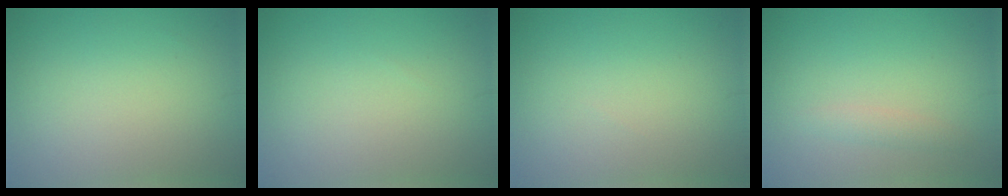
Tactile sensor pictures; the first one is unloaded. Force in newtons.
{"total": 0.0}
{"total": 0.0}
{"total": 1.1, "press": 1.1, "slide": 0.0}